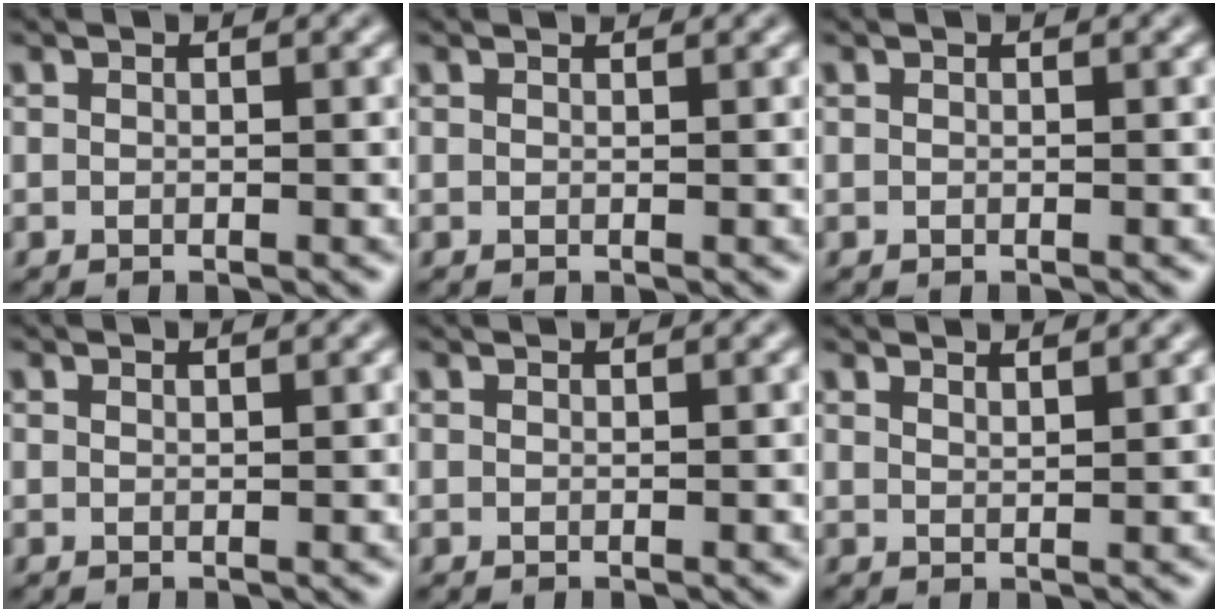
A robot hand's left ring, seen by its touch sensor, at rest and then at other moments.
{"total": 1.0, "force": [0.9, 0.0, 0.2], "torque": [-0.009, -0.005, 0.008]}
{"total": 0.0}
{"total": 0.6, "force": [0.6, 0.1, 0.1], "torque": [0.001, -0.001, 0.007]}
{"total": 0.6, "force": [0.6, 0.0, 0.1], "torque": [-0.005, -0.003, 0.005]}
{"total": 2.3, "force": [2.1, 0.6, 0.8], "torque": [0.002, 0.008, 0.015]}